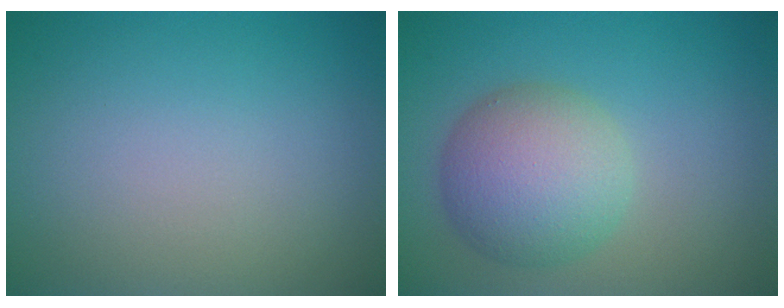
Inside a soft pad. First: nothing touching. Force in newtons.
{"total": 6.3, "press": 6.3, "slide": 0.2}